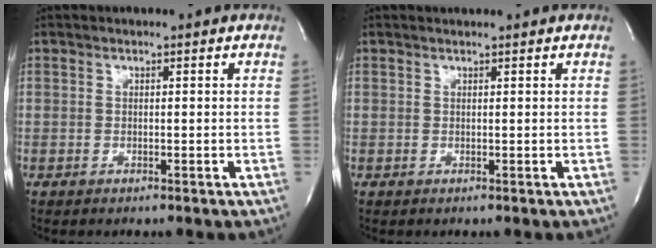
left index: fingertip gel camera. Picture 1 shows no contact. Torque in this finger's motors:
{"motor_torque": [0.17, -0.11, 0.02, -0.01]}